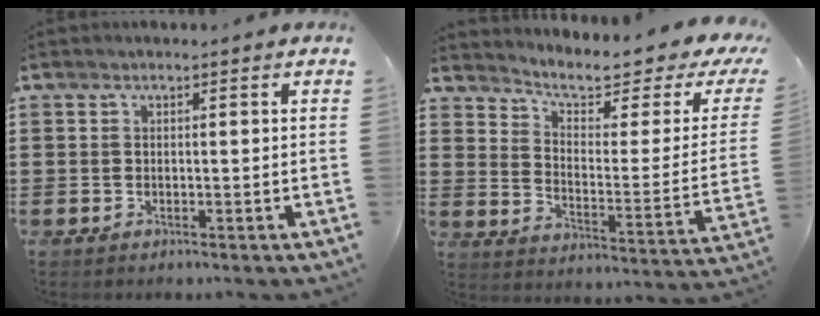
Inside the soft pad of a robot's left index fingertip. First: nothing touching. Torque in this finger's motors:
{"motor_torque": [0.29, -0.25, 0.29, 0.04]}